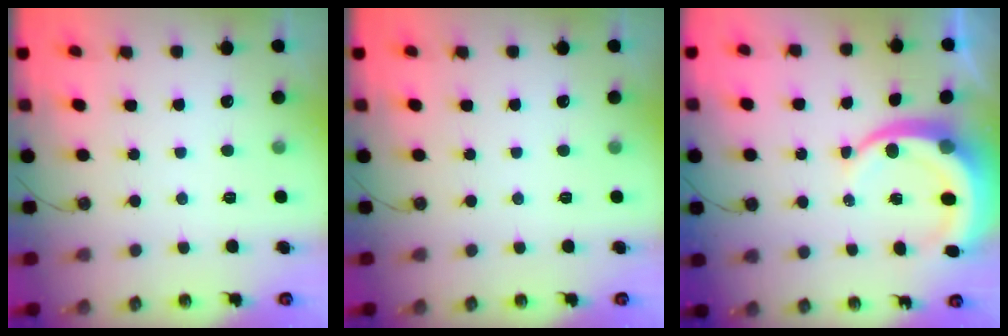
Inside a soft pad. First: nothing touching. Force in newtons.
{"total": 0.0}
{"total": 8.9, "press": 8.8, "slide": 1.0}